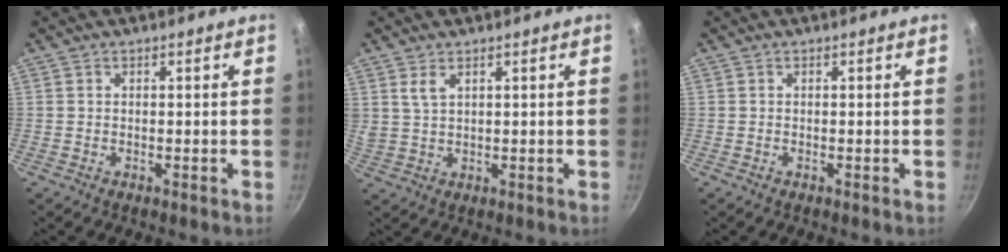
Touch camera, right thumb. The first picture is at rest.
{"total": 3.3, "force": [1.8, 1.7, 2.2], "torque": [-0.042, -0.007, 0.041]}
{"total": 0.0}